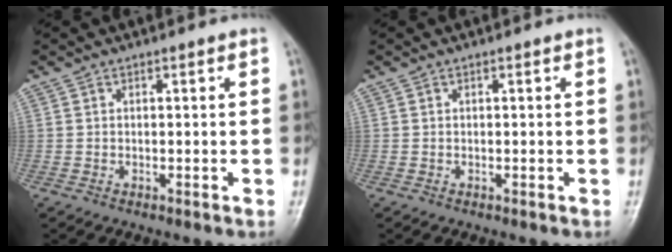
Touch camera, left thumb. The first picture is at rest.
{"total": 0.0}